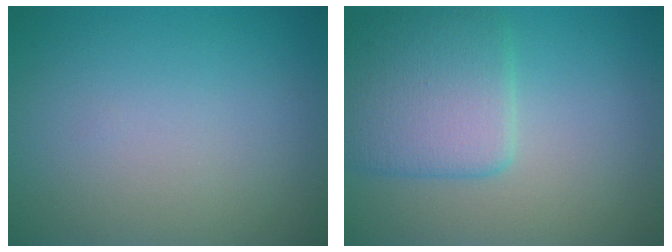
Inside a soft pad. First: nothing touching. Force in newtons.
{"total": 5.3, "press": 5.3, "slide": 0.3}